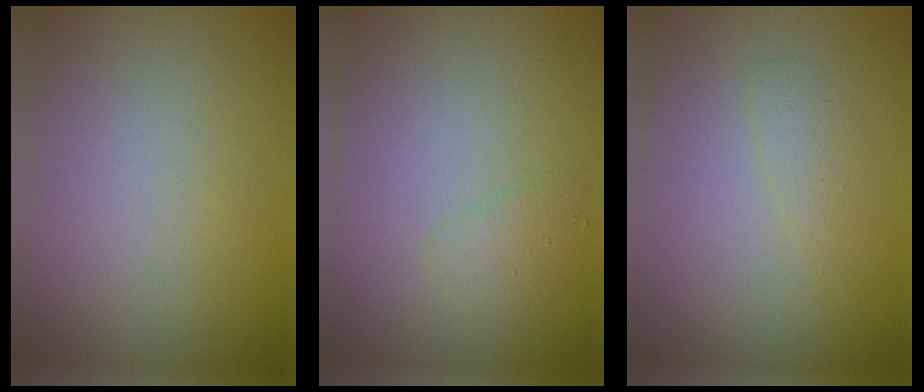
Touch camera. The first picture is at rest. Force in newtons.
{"total": 1.3, "press": 1.3, "slide": 0.0}
{"total": 1.0, "press": 1.0, "slide": 0.0}